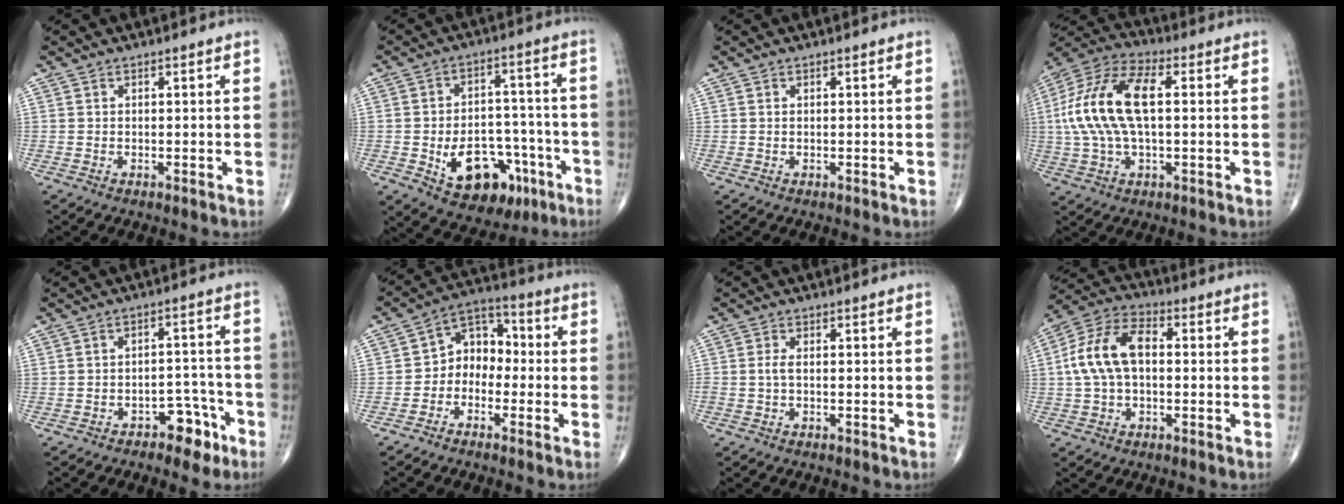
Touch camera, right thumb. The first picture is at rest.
{"total": 15.6, "force": [-6.2, 10.1, 10.1], "torque": [-0.113, 0.042, -0.079]}
{"total": 0.0}
{"total": 17.3, "force": [1.6, 8.1, 15.2], "torque": [-0.321, 0.029, 0.025]}
{"total": 6.6, "force": [-4.1, 3.7, 3.6], "torque": [-0.024, 0.045, -0.057]}
{"total": 8.0, "force": [-1.7, 6.2, 4.8], "torque": [-0.038, 0.041, -0.050]}
{"total": 1.5, "force": [-0.2, 0.5, 1.4], "torque": [-0.033, 0.000, -0.004]}
{"total": 12.1, "force": [0.6, 7.2, 9.8], "torque": [-0.193, 0.034, 0.002]}